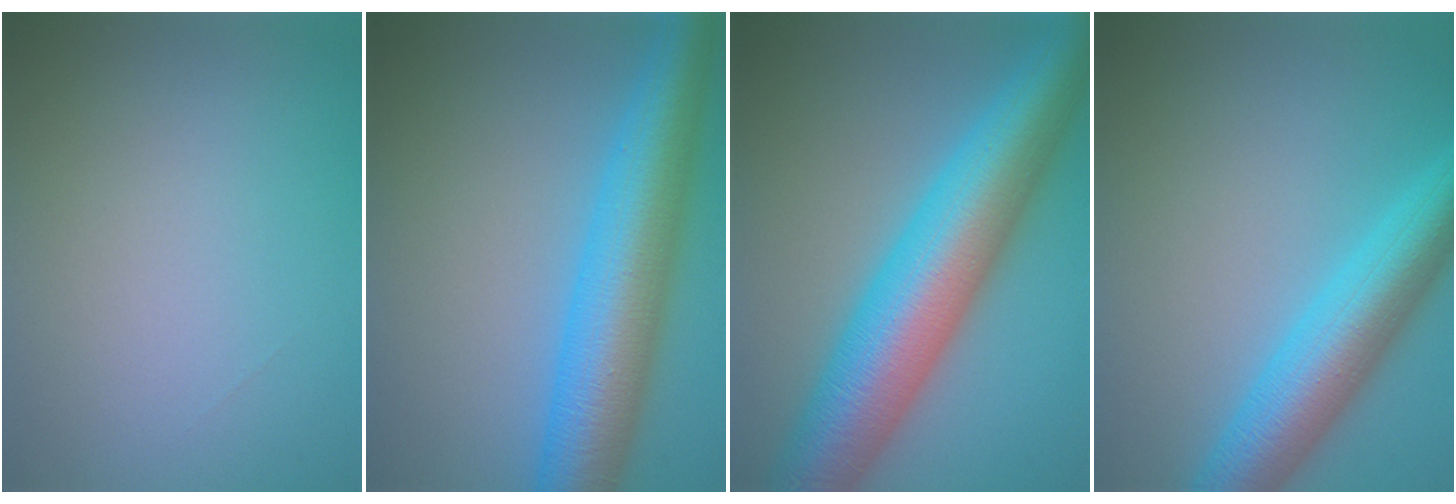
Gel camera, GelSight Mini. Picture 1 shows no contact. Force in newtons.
{"total": 9.5, "press": 9.5, "slide": 0.2}
{"total": 12.8, "press": 12.8, "slide": 0.1}
{"total": 7.6, "press": 7.6, "slide": 0.3}